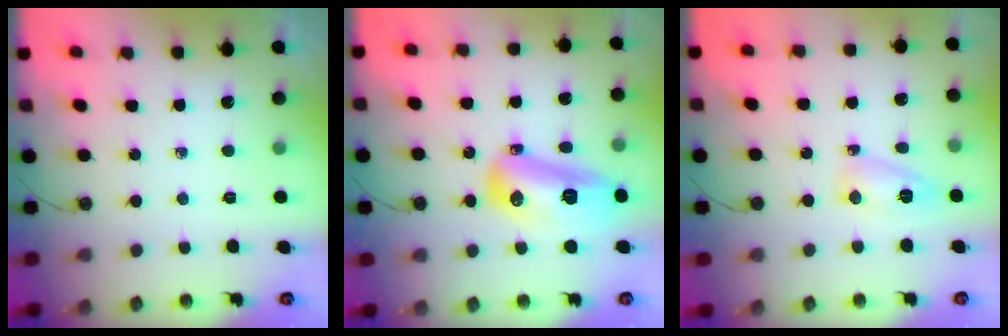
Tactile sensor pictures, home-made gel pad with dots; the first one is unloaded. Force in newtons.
{"total": 15.9, "press": 15.6, "slide": 2.8}
{"total": 5.5, "press": 5.5, "slide": 0.6}